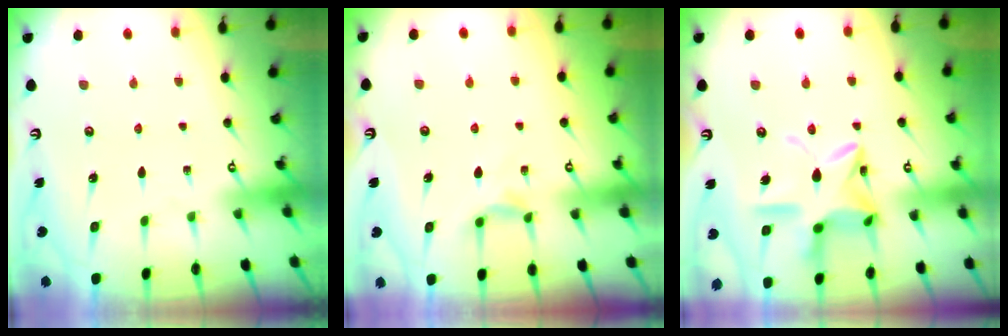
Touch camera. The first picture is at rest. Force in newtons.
{"total": 4.8, "press": 4.7, "slide": 0.7}
{"total": 15.4, "press": 15.3, "slide": 1.2}